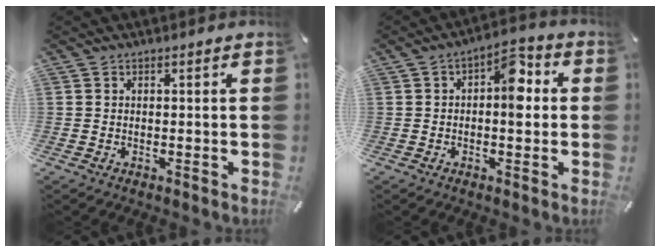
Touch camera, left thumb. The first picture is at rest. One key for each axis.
{"total": 8.1, "fx": 0.7, "fy": 4.3, "fz": 6.9, "tx": -0.080, "ty": 0.002, "tz": 0.004}